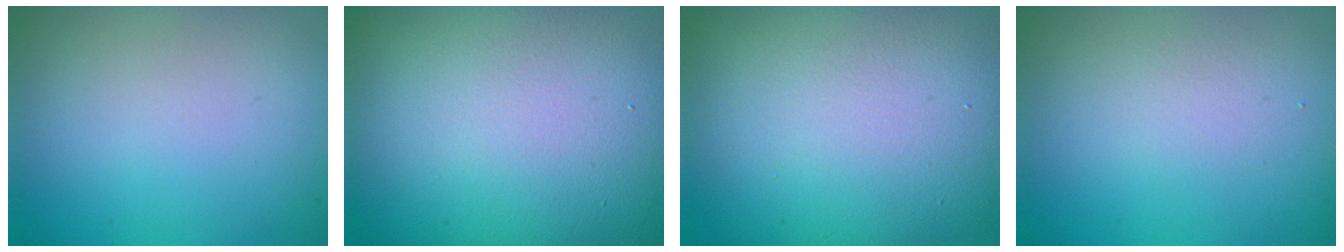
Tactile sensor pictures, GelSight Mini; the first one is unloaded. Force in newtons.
{"total": 22.6, "press": 22.6, "slide": 1.6}
{"total": 15.7, "press": 15.7, "slide": 0.9}
{"total": 1.3, "press": 1.3, "slide": 0.0}